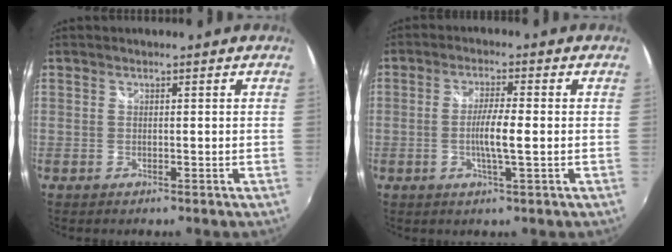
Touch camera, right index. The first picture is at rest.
{"total": 4.9, "force": [-0.9, 0.1, 4.8], "torque": [-0.089, -0.002, -0.018]}